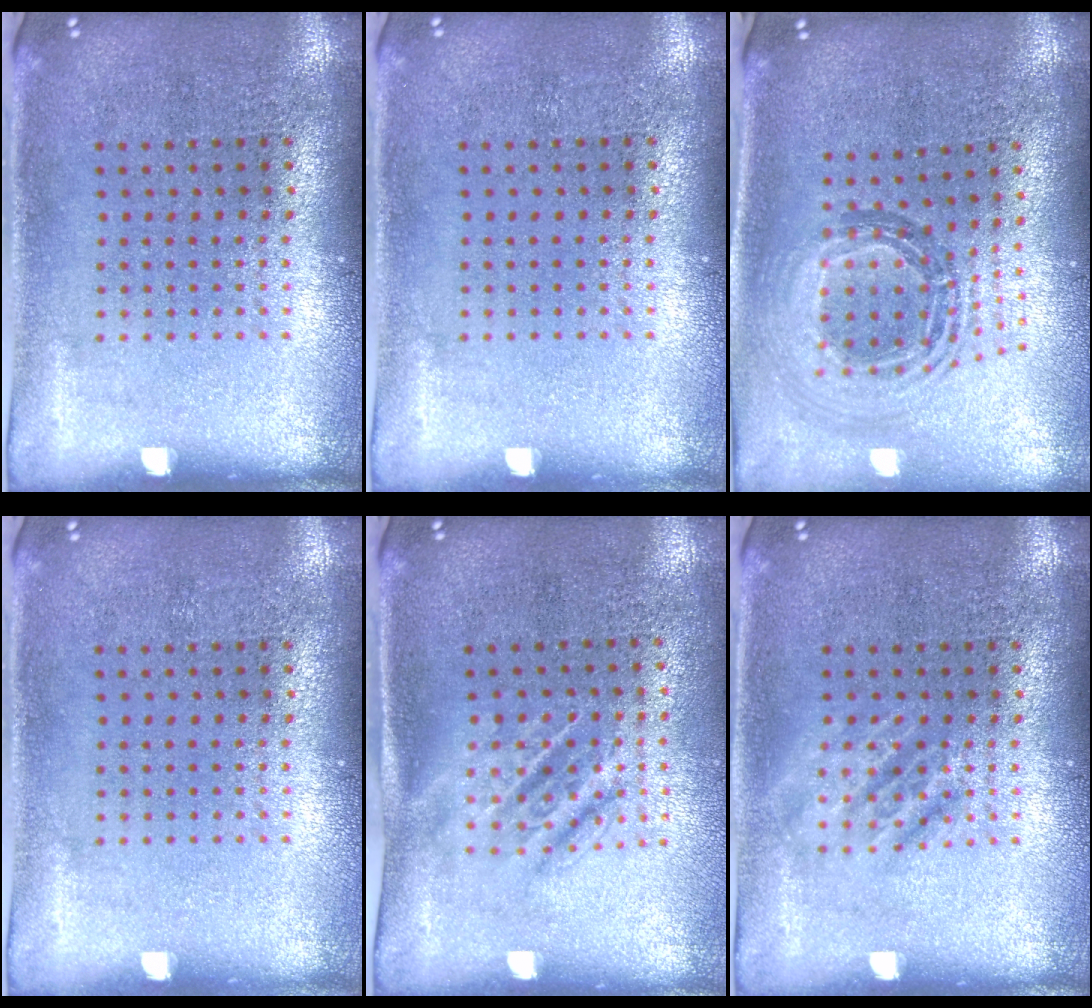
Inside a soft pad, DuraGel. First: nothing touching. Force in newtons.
{"total": 0.0}
{"total": 1.1, "press": 1.1, "slide": 0.4}
{"total": 0.0}
{"total": 1.6, "press": 1.2, "slide": 1.0}
{"total": 1.8, "press": 1.8, "slide": 0.3}